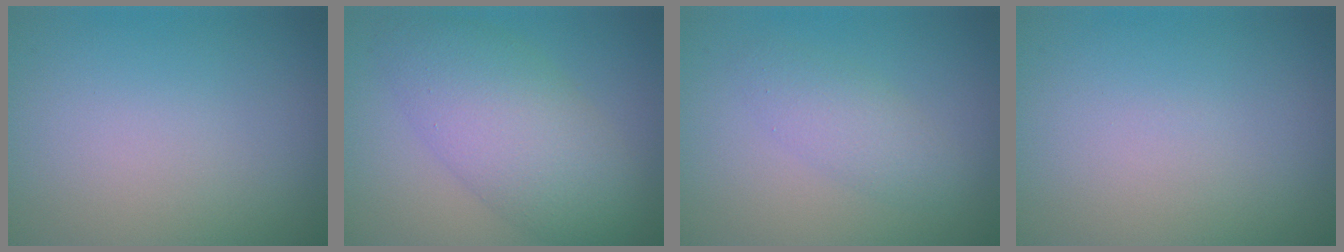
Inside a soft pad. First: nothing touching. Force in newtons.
{"total": 6.9, "press": 6.9, "slide": 0.2}
{"total": 2.3, "press": 2.3, "slide": 0.2}
{"total": 0.0}